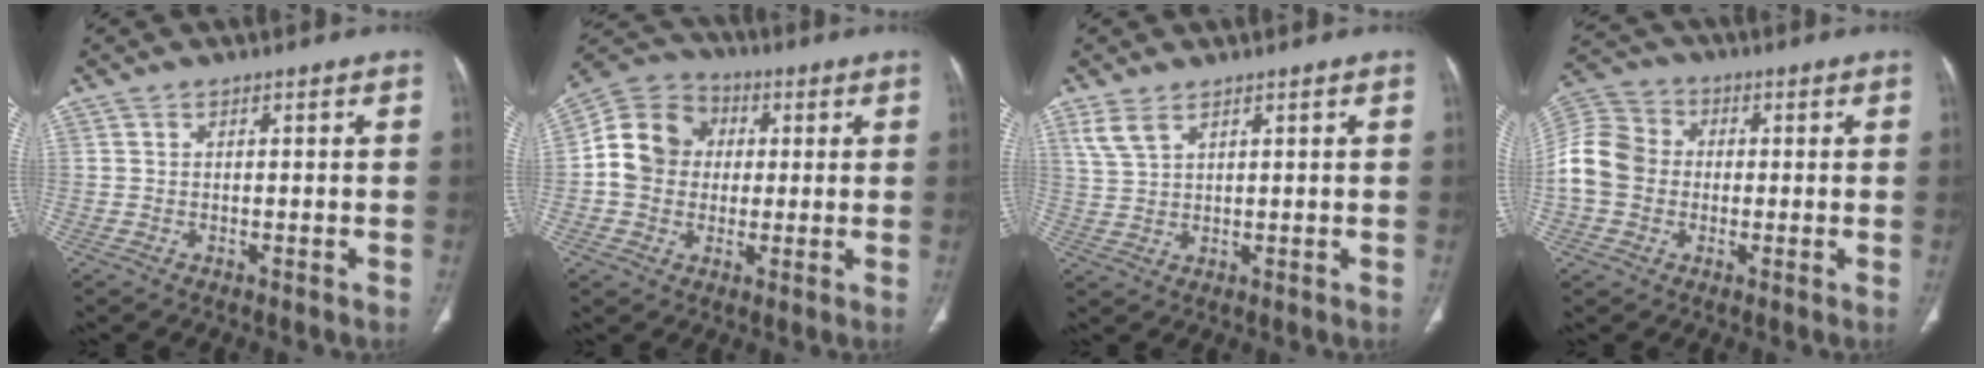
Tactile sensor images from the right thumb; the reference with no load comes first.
{"total": 12.1, "force": [0.6, 10.6, 5.6], "torque": [-0.080, 0.024, 0.001]}
{"total": 4.0, "force": [2.6, 1.9, 2.4], "torque": [-0.050, -0.003, 0.063]}
{"total": 10.8, "force": [-0.8, 9.2, 5.5], "torque": [-0.105, 0.033, -0.024]}